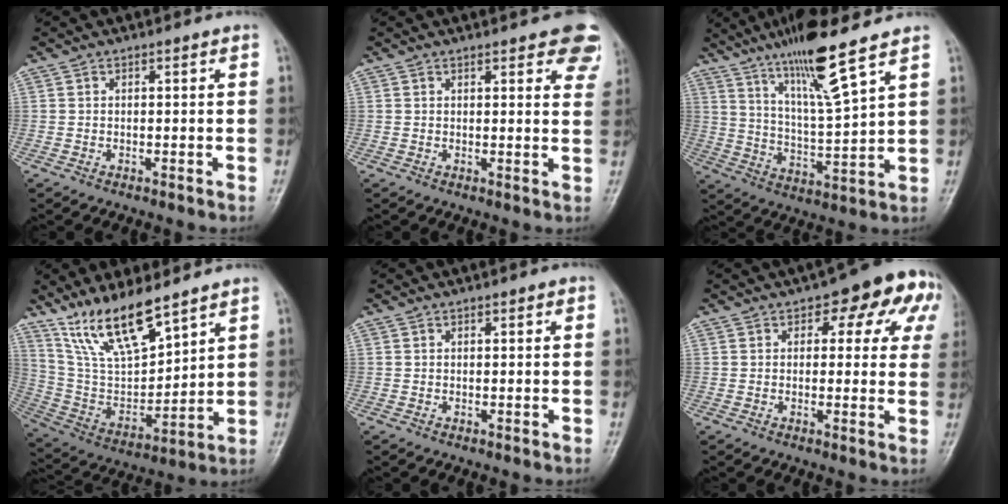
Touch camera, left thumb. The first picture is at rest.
{"total": 8.7, "force": [5.7, 3.0, 5.8], "torque": [-0.035, -0.019, 0.058]}
{"total": 13.8, "force": [9.2, 0.8, 10.2], "torque": [-0.183, -0.054, 0.171]}
{"total": 15.1, "force": [11.4, 4.4, 9.0], "torque": [-0.145, -0.059, 0.233]}
{"total": 0.9, "force": [0.3, 0.3, 0.8], "torque": [-0.010, 0.003, 0.004]}
{"total": 11.7, "force": [4.9, 6.1, 8.7], "torque": [-0.047, 0.005, 0.051]}